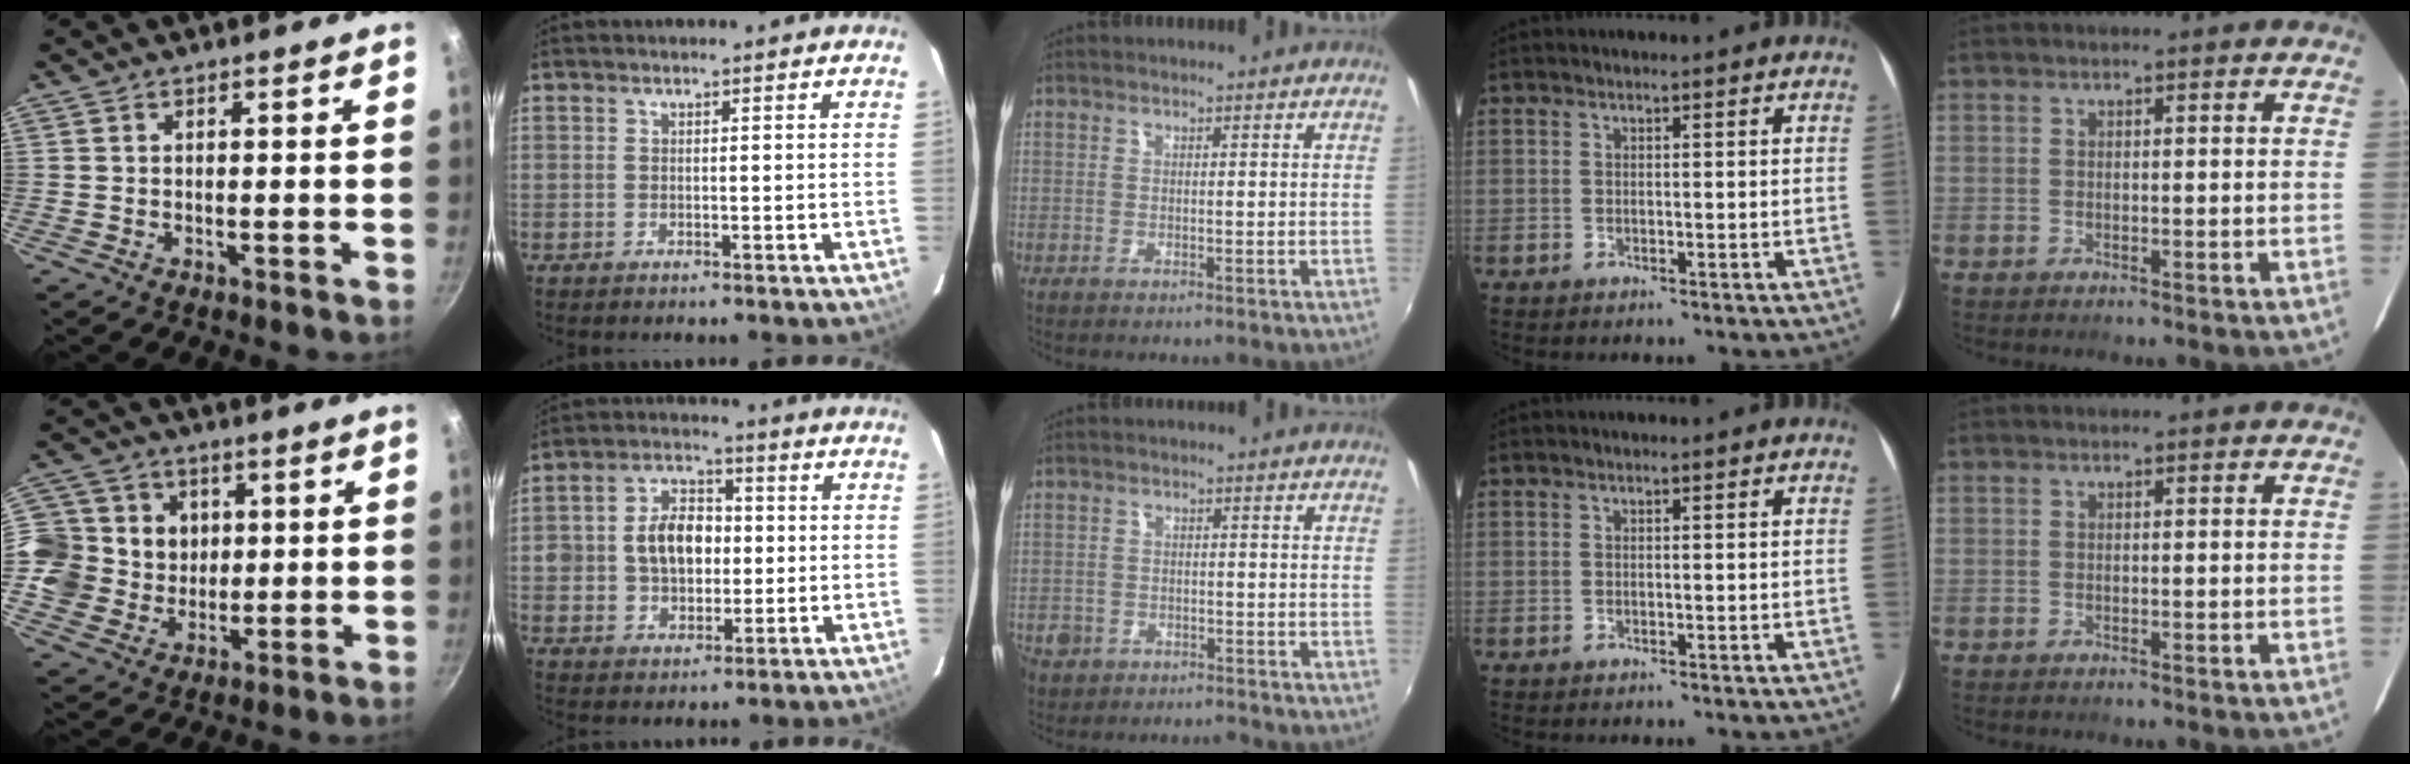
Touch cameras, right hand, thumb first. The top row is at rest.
{"thumb": {"total": 13.2, "force": [2.2, 12.3, 4.4], "torque": [-0.053, -0.002, 0.032]}, "index": {"total": 9.8, "force": [0.2, 7.2, 6.6], "torque": [-0.126, 0.027, 0.011]}, "middle": {"total": 4.7, "force": [-3.0, 3.4, 1.1], "torque": [-0.044, -0.003, -0.051]}}